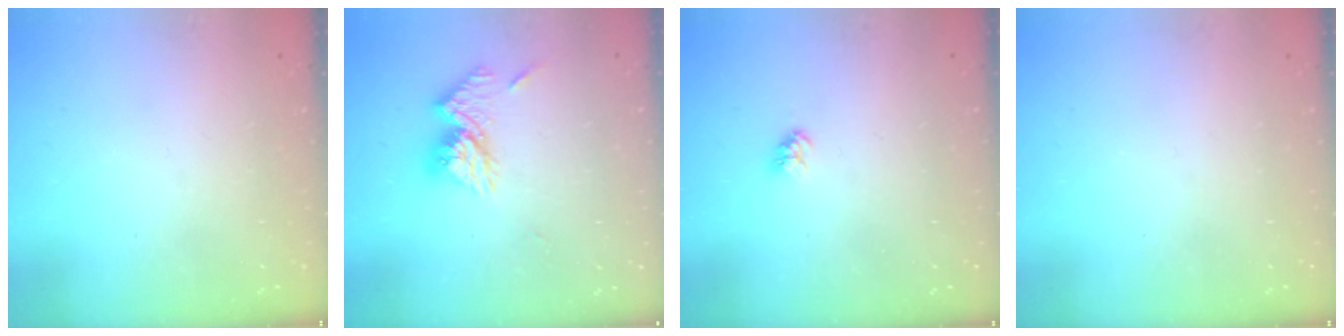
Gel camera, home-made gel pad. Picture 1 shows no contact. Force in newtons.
{"total": 11.0, "press": 11.0, "slide": 0.7}
{"total": 3.2, "press": 3.1, "slide": 0.4}
{"total": 0.0}